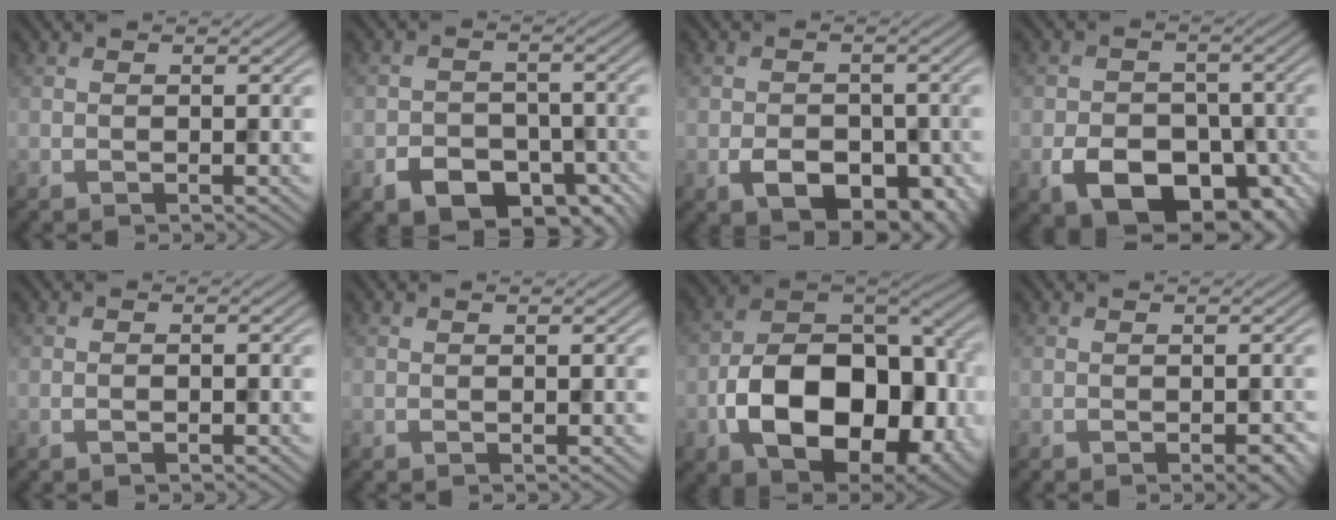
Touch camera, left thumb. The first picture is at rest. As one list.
[{"total": 7.7, "force": [-4.8, 5.0, 3.5], "torque": [-0.057, -0.011, -0.073]}, {"total": 6.9, "force": [-2.8, 4.5, 4.5], "torque": [-0.074, -0.024, -0.044]}, {"total": 9.8, "force": [-4.7, 6.5, 5.7], "torque": [-0.100, -0.025, -0.076]}, {"total": 0.8, "force": [-0.5, 0.3, 0.6], "torque": [-0.013, 0.002, -0.007]}, {"total": 0.0}, {"total": 16.1, "force": [-4.4, 10.4, 11.5], "torque": [-0.190, -0.026, -0.075]}, {"total": 1.4, "force": [-0.9, 0.4, 1.0], "torque": [-0.019, -0.002, -0.011]}]